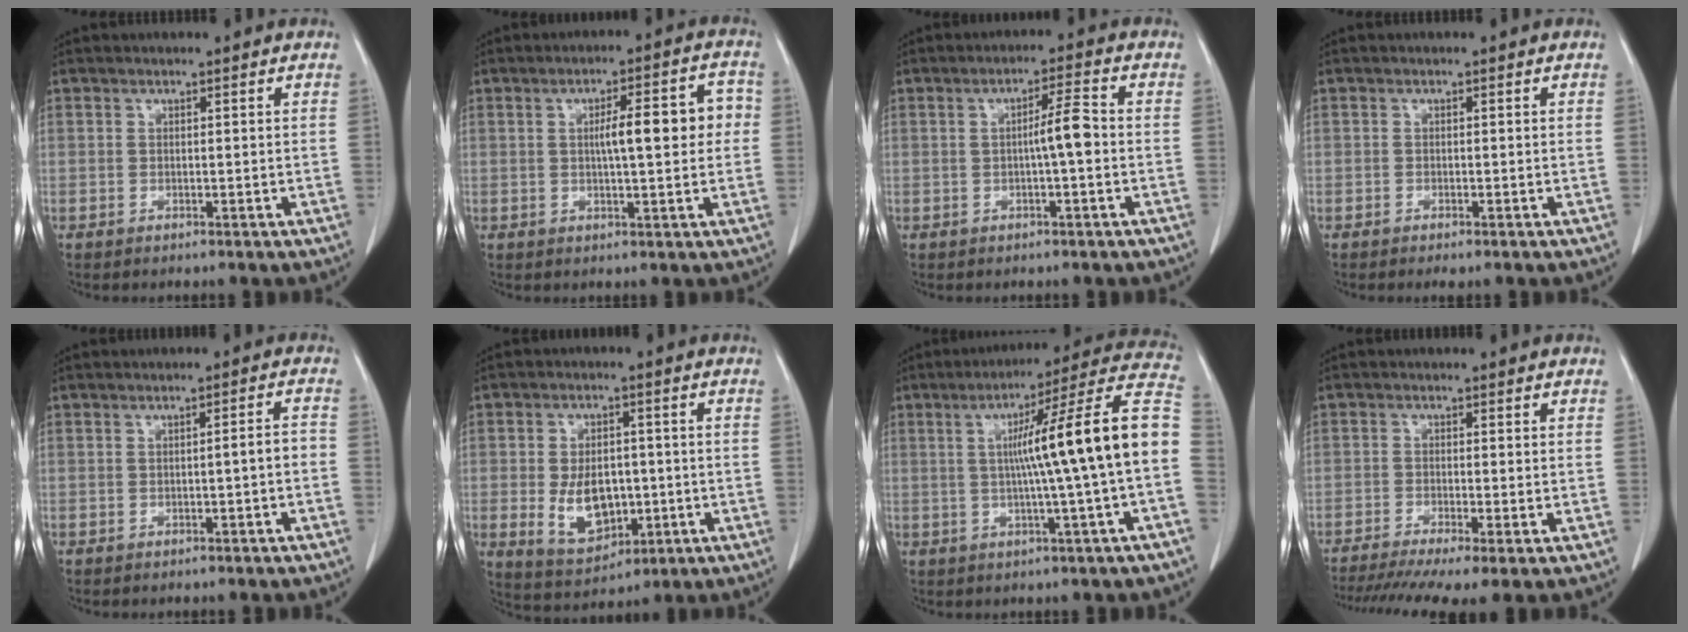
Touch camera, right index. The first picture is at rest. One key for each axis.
{"total": 8.2, "fx": 0.7, "fy": 1.7, "fz": 8.0, "tx": -0.114, "ty": 0.026, "tz": 0.011}
{"total": 4.2, "fx": -0.4, "fy": 0.1, "fz": 4.2, "tx": -0.067, "ty": 0.007, "tz": -0.007}
{"total": 1.0, "fx": -0.7, "fy": 0.2, "fz": 0.6, "tx": -0.012, "ty": -0.003, "tz": -0.008}
{"total": 2.1, "fx": -0.8, "fy": 0.1, "fz": 2.0, "tx": -0.025, "ty": 0.003, "tz": -0.013}
{"total": 9.3, "fx": -1.4, "fy": 5.8, "fz": 7.1, "tx": -0.135, "ty": -0.001, "tz": -0.008}
{"total": 17.3, "fx": 0.3, "fy": -1.3, "fz": 17.3, "tx": -0.238, "ty": 0.030, "tz": -0.006}
{"total": 10.3, "fx": -7.3, "fy": 1.2, "fz": 7.3, "tx": -0.124, "ty": -0.014, "tz": -0.118}